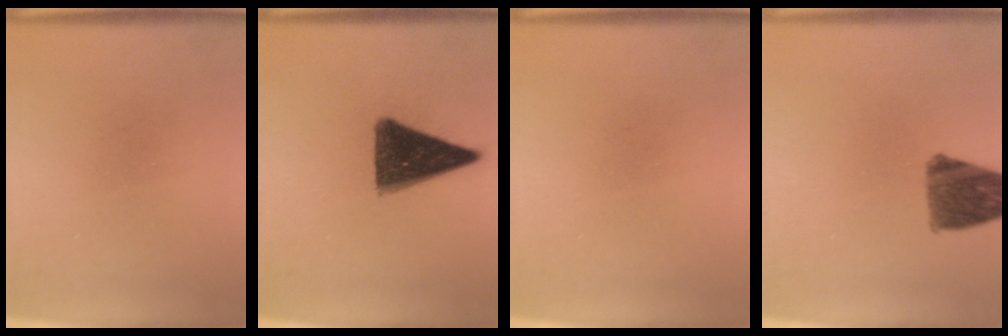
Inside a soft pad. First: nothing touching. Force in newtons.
{"total": 13.0}
{"total": 0.0}
{"total": 9.8}